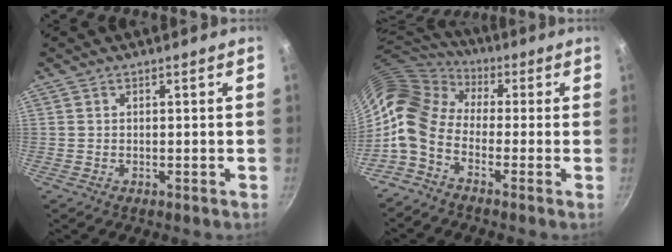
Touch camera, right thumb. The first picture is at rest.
{"total": 12.4, "force": [-1.2, 8.4, 9.1], "torque": [-0.168, 0.028, -0.046]}